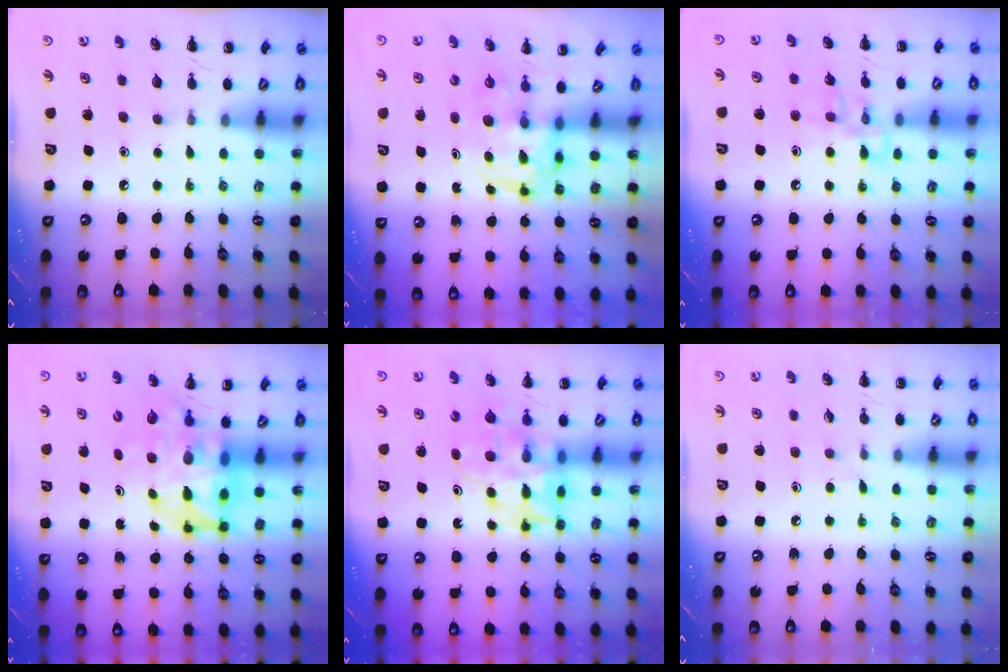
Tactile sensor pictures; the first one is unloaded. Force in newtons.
{"total": 3.7, "press": 3.6, "slide": 0.6}
{"total": 10.0, "press": 10.0, "slide": 0.4}
{"total": 9.2, "press": 8.7, "slide": 2.7}
{"total": 12.2, "press": 11.6, "slide": 3.7}
{"total": 3.9, "press": 3.6, "slide": 1.5}